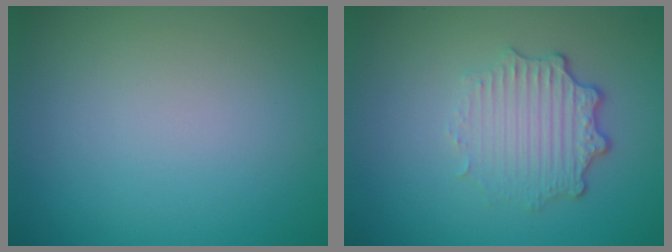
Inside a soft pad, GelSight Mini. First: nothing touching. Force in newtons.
{"total": 3.3, "press": 2.7, "slide": 1.9}